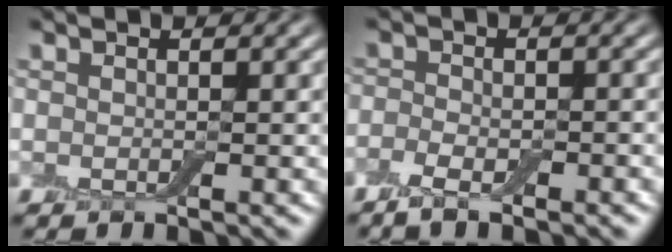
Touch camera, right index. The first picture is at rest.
{"total": 3.2, "force": [-2.0, 1.4, 2.0], "torque": [-0.027, 0.000, -0.040]}